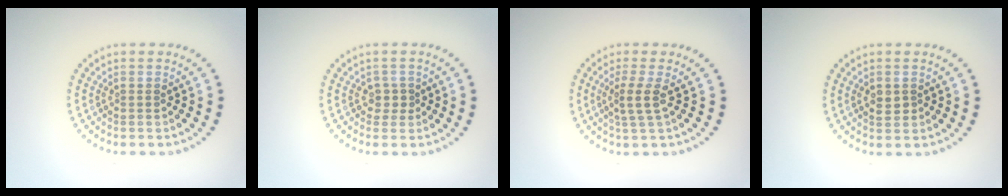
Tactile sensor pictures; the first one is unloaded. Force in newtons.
{"total": 1.2, "press": 0.9, "slide": 0.7}
{"total": 2.2, "press": 1.6, "slide": 1.4}
{"total": 1.3, "press": 1.3, "slide": 0.1}